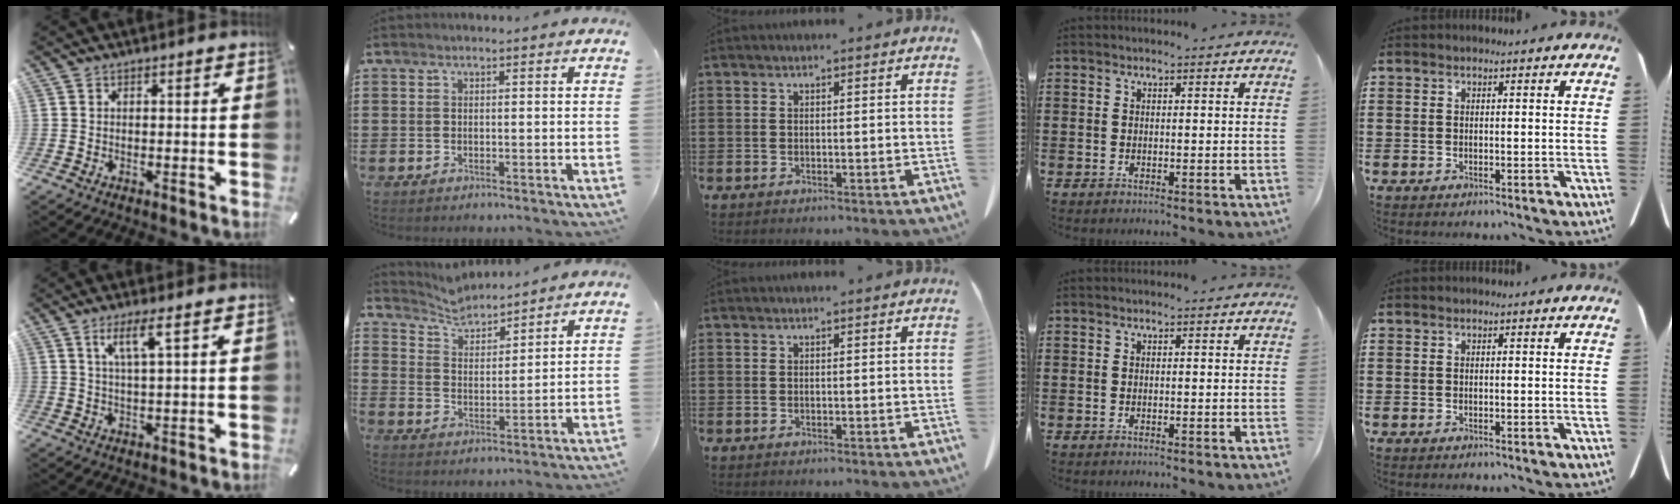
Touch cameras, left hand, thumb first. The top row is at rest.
{"thumb": {"total": 6.4, "force": [2.8, 0.7, 5.7], "torque": [-0.118, 0.002, 0.045]}, "index": {"total": 4.4, "force": [4.3, 0.5, 0.2], "torque": [-0.025, -0.021, 0.077]}}